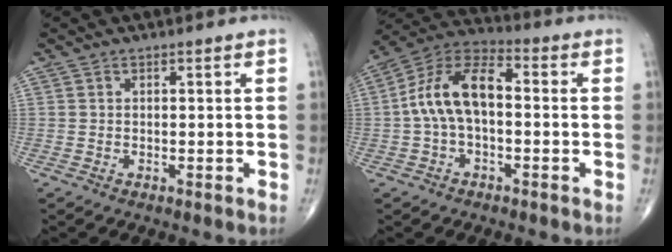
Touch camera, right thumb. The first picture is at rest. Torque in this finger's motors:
{"motor_torque": [-0.25, 0.69, 1.01, 0.24, 0.21]}